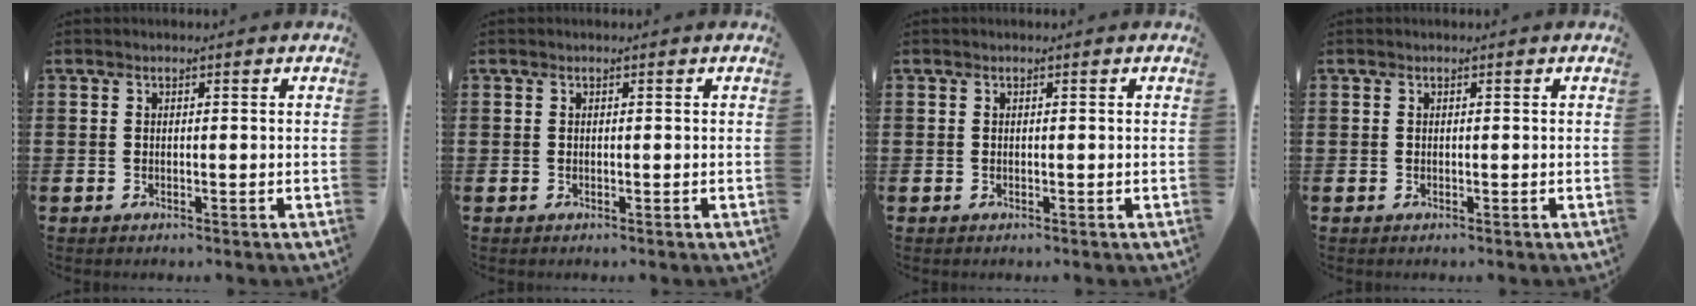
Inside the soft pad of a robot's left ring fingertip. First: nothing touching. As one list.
[{"total": 0.0}, {"total": 0.0}, {"total": 0.0}]